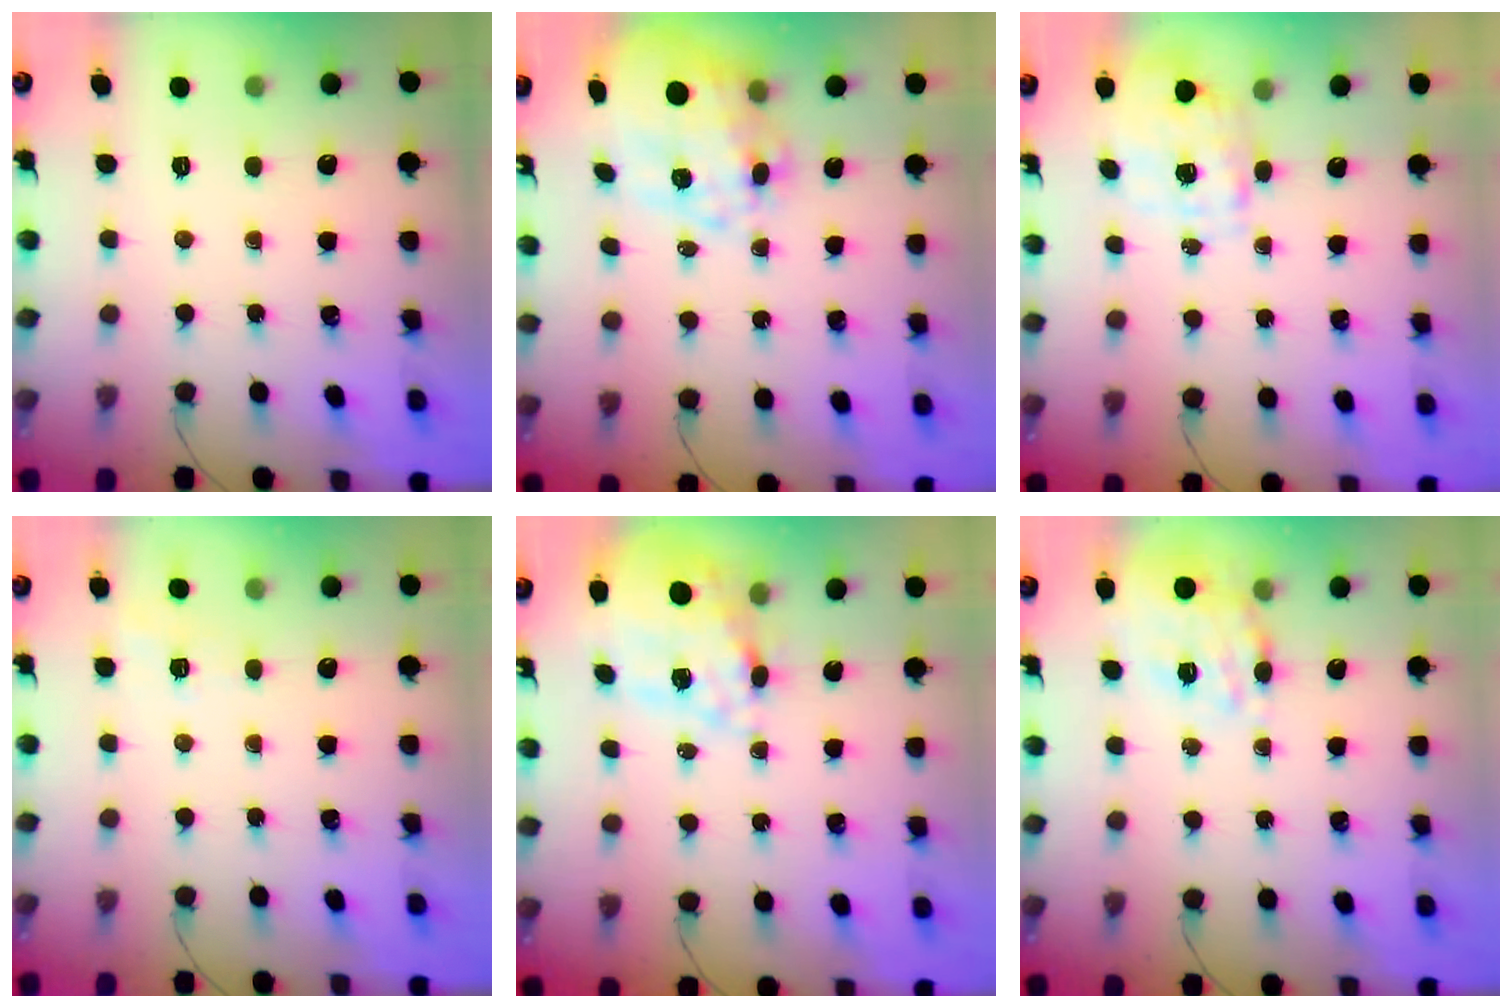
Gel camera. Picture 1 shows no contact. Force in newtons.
{"total": 12.3, "press": 11.9, "slide": 2.9}
{"total": 4.0, "press": 3.9, "slide": 0.9}
{"total": 5.2, "press": 4.8, "slide": 1.8}
{"total": 18.3, "press": 17.8, "slide": 4.0}
{"total": 17.4, "press": 17.0, "slide": 3.4}